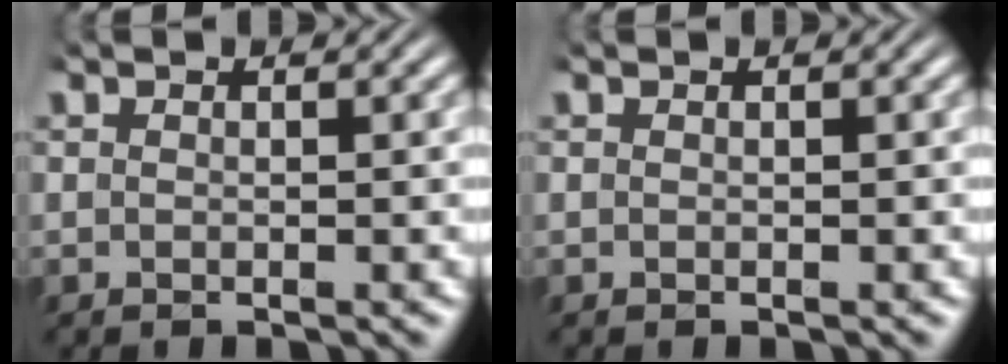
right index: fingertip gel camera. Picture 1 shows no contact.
{"total": 0.0}